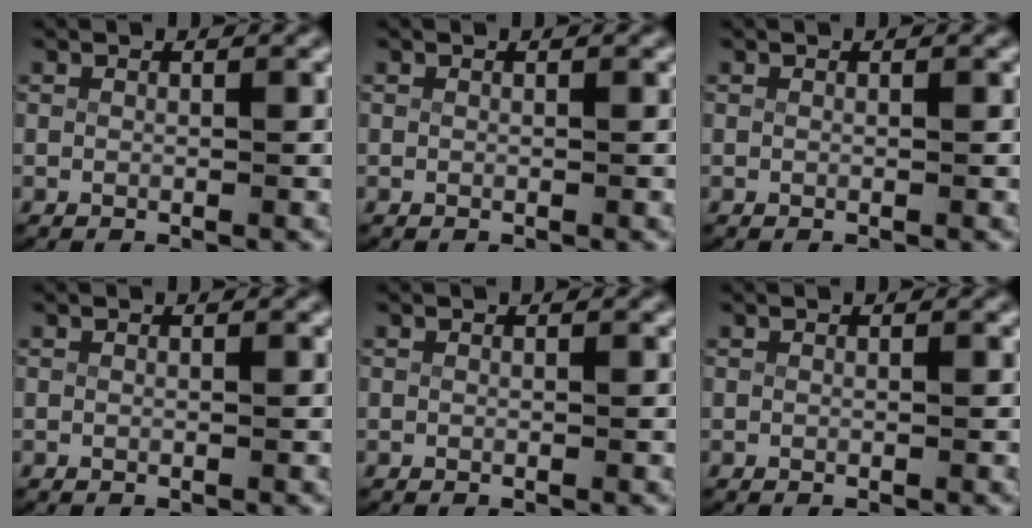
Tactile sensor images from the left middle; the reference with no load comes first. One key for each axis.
{"total": 0.0}
{"total": 0.0}
{"total": 0.0}
{"total": 0.0}
{"total": 0.0}